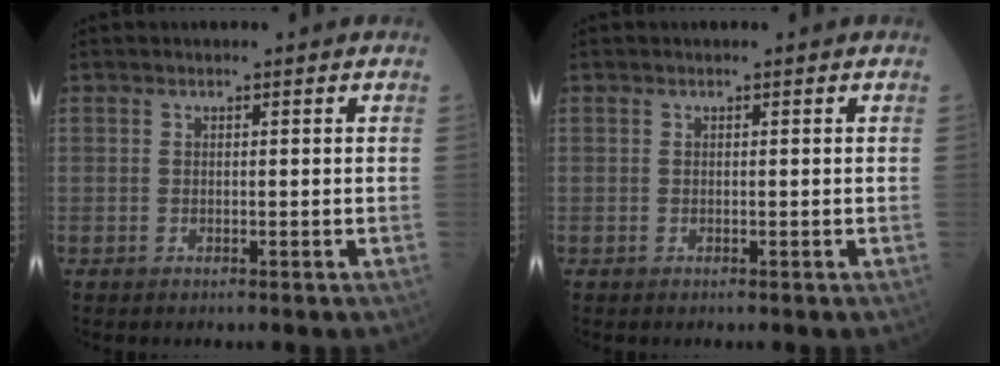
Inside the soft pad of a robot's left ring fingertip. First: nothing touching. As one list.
[{"total": 0.0}]